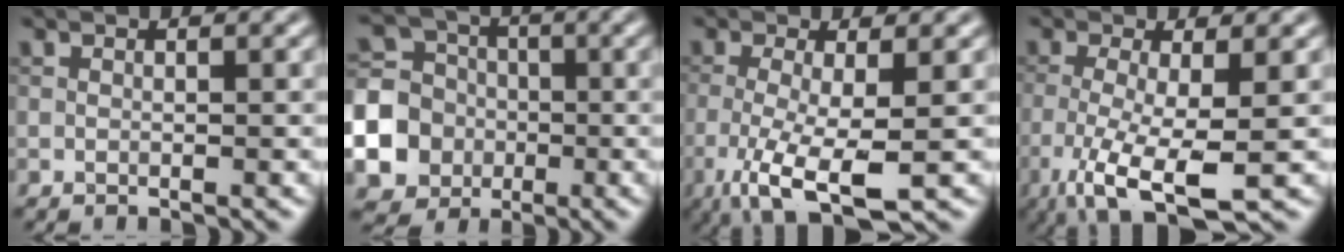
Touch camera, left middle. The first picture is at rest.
{"total": 14.2, "force": [-4.2, 13.2, 3.4], "torque": [-0.125, -0.028, -0.088]}
{"total": 6.5, "force": [-2.2, 1.8, 5.9], "torque": [-0.122, -0.016, -0.038]}
{"total": 7.1, "force": [-2.7, 1.8, 6.3], "torque": [-0.131, -0.016, -0.048]}